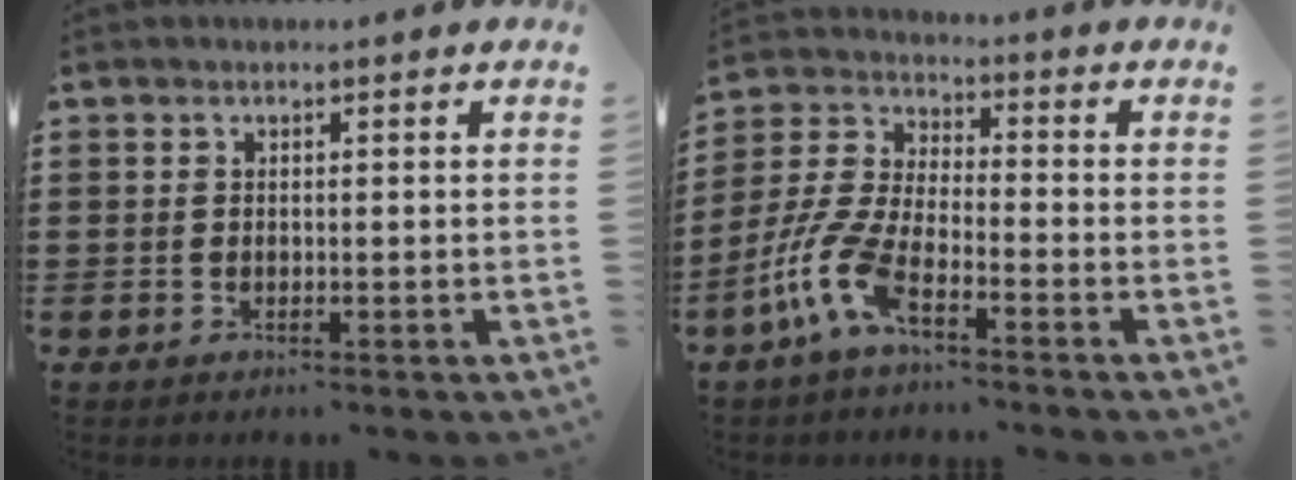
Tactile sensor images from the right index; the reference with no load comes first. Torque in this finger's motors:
{"motor_torque": [2.14, 0.00, 0.09, -0.01]}